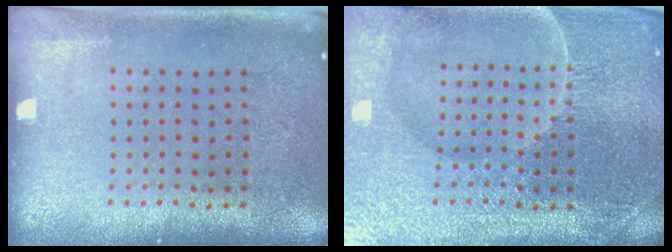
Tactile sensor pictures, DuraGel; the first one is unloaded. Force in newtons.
{"total": 5.3, "press": 5.0, "slide": 1.8}